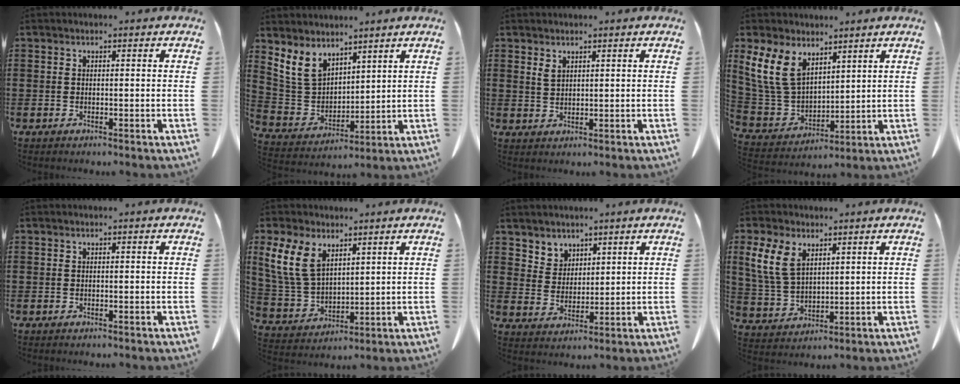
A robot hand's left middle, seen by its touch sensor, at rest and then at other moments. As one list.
[{"total": 7.8, "force": [5.6, 4.5, 3.1], "torque": [-0.090, -0.005, 0.110]}, {"total": 1.8, "force": [1.3, 0.7, 1.0], "torque": [-0.023, 0.003, 0.025]}, {"total": 10.5, "force": [6.0, 6.4, 5.7], "torque": [-0.164, -0.006, 0.114]}, {"total": 0.0}, {"total": 9.5, "force": [5.2, 5.6, 5.6], "torque": [-0.150, 0.002, 0.098]}, {"total": 4.3, "force": [3.4, 2.6, 0.0], "torque": [-0.018, -0.003, 0.066]}, {"total": 7.6, "force": [3.9, 4.6, 4.7], "torque": [-0.122, 0.007, 0.073]}]